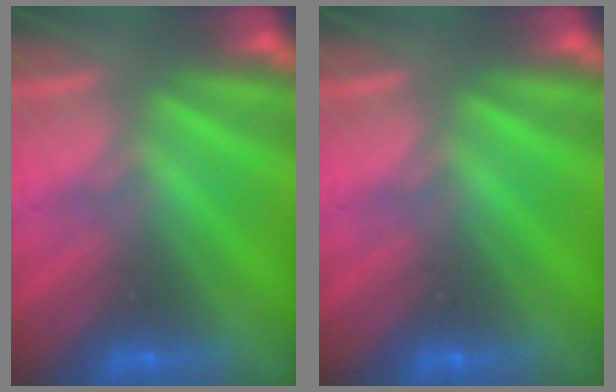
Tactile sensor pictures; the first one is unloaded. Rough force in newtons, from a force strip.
{"total": 0.0}